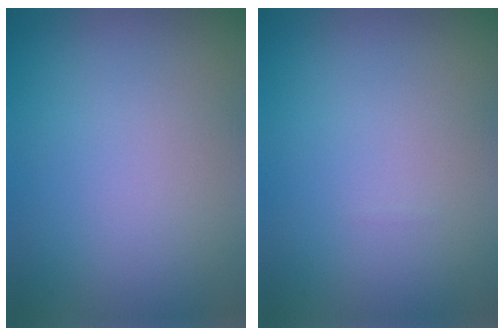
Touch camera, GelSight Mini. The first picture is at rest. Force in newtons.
{"total": 0.0}